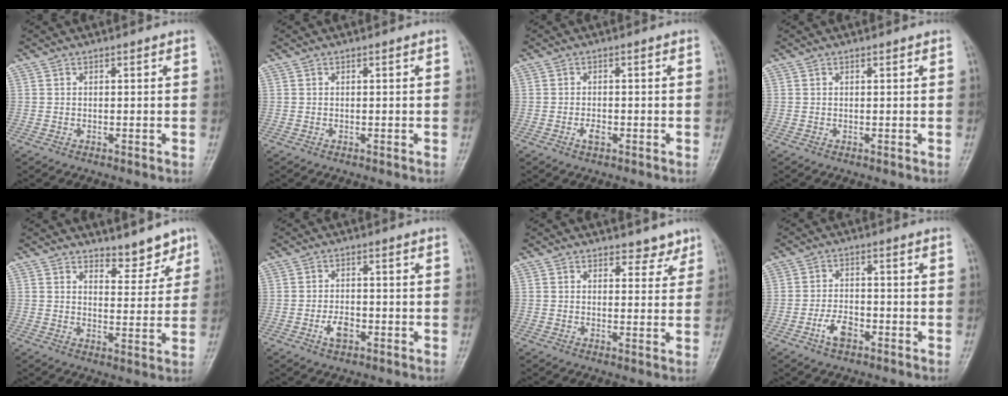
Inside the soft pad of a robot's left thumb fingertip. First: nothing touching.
{"total": 0.0}
{"total": 1.9, "force": [-1.0, 1.1, 1.2], "torque": [-0.022, 0.006, -0.018]}
{"total": 0.0}
{"total": 5.8, "force": [4.9, 2.6, 1.9], "torque": [0.005, -0.038, 0.073]}
{"total": 3.5, "force": [-1.6, 2.1, 2.4], "torque": [-0.038, 0.009, -0.029]}
{"total": 3.6, "force": [3.0, 1.9, 0.8], "torque": [0.015, -0.022, 0.036]}
{"total": 4.5, "force": [-2.5, 2.5, 2.8], "torque": [-0.050, 0.019, -0.047]}